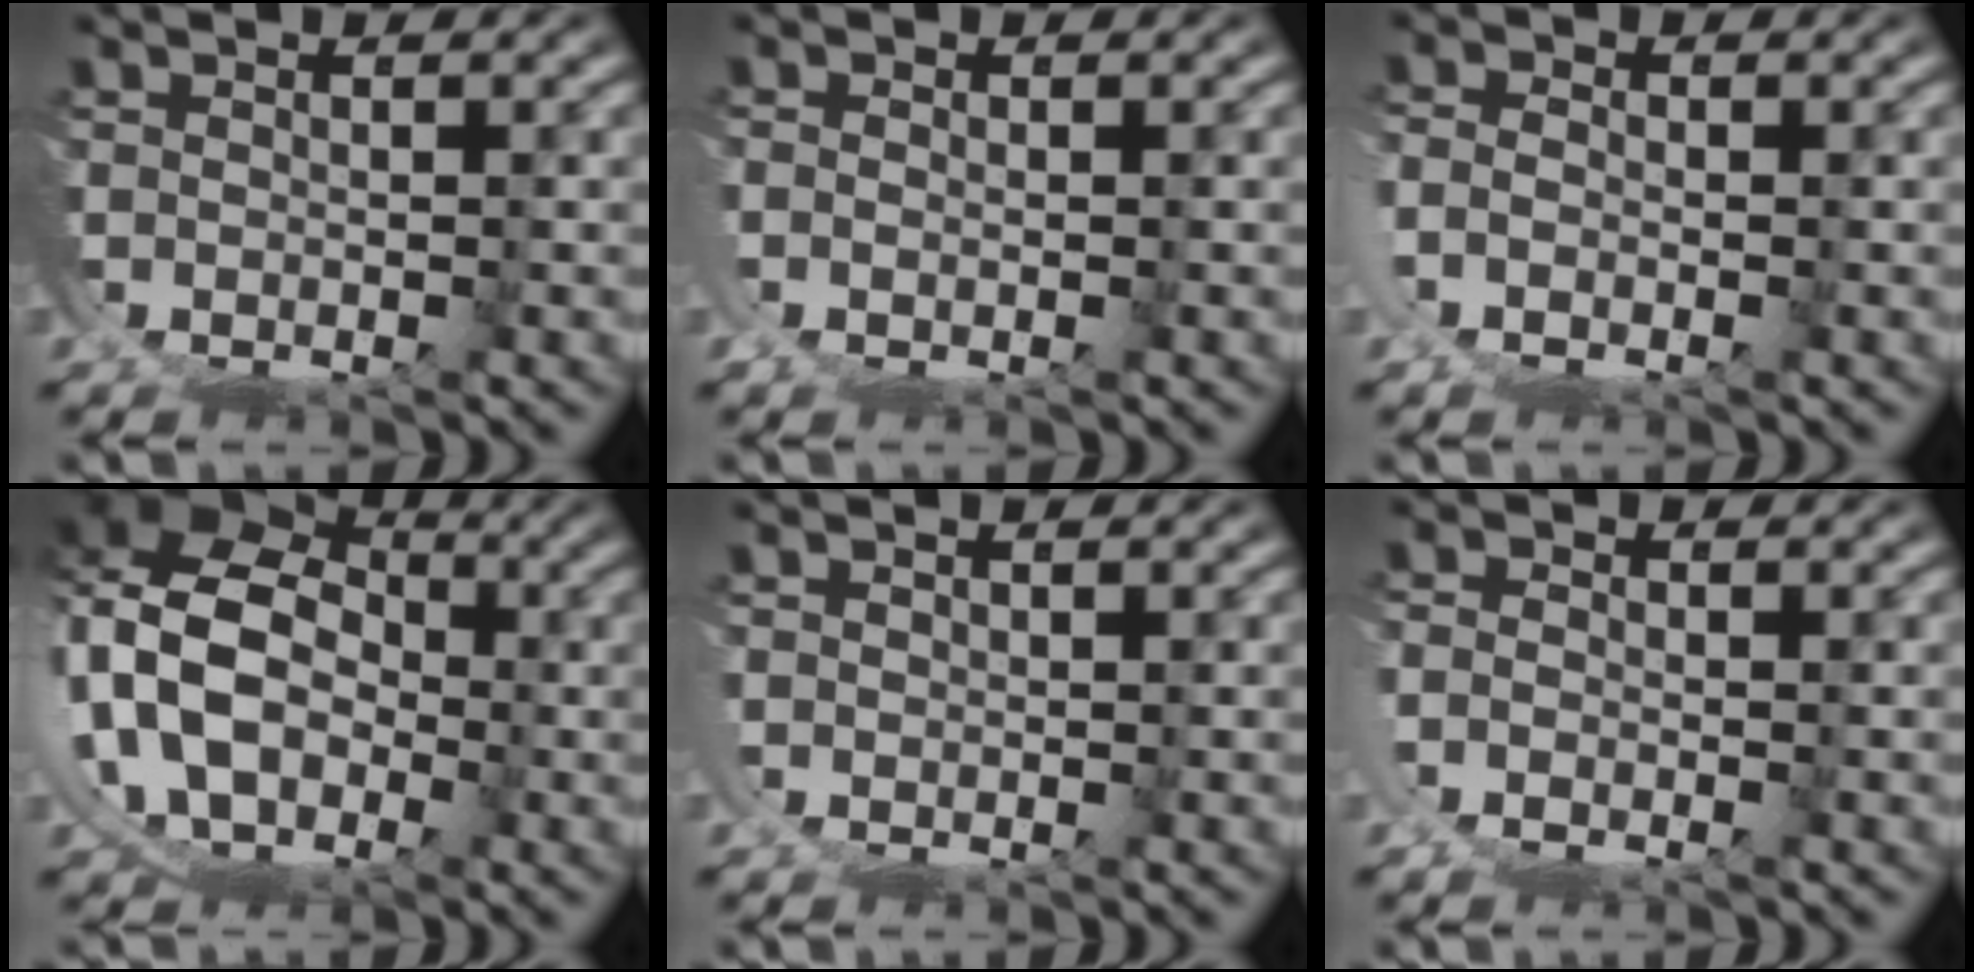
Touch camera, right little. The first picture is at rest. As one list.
[{"total": 0.9, "force": [0.2, 0.2, 0.8], "torque": [-0.016, -0.005, 0.006]}, {"total": 1.6, "force": [-0.6, 1.0, 1.1], "torque": [-0.031, -0.009, -0.006]}, {"total": 15.6, "force": [1.6, 13.8, 7.0], "torque": [-0.213, -0.035, 0.020]}, {"total": 0.8, "force": [0.6, -0.1, -0.5], "torque": [0.006, -0.004, 0.010]}, {"total": 1.4, "force": [-0.8, 0.7, 0.9], "torque": [-0.020, -0.010, -0.011]}]